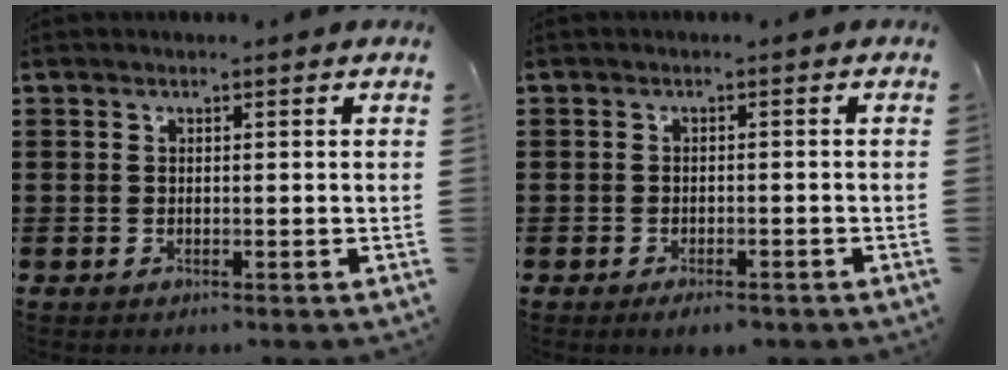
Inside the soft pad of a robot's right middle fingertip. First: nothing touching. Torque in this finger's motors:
{"motor_torque": [0.46, 0.15, 0.05, 0.00]}